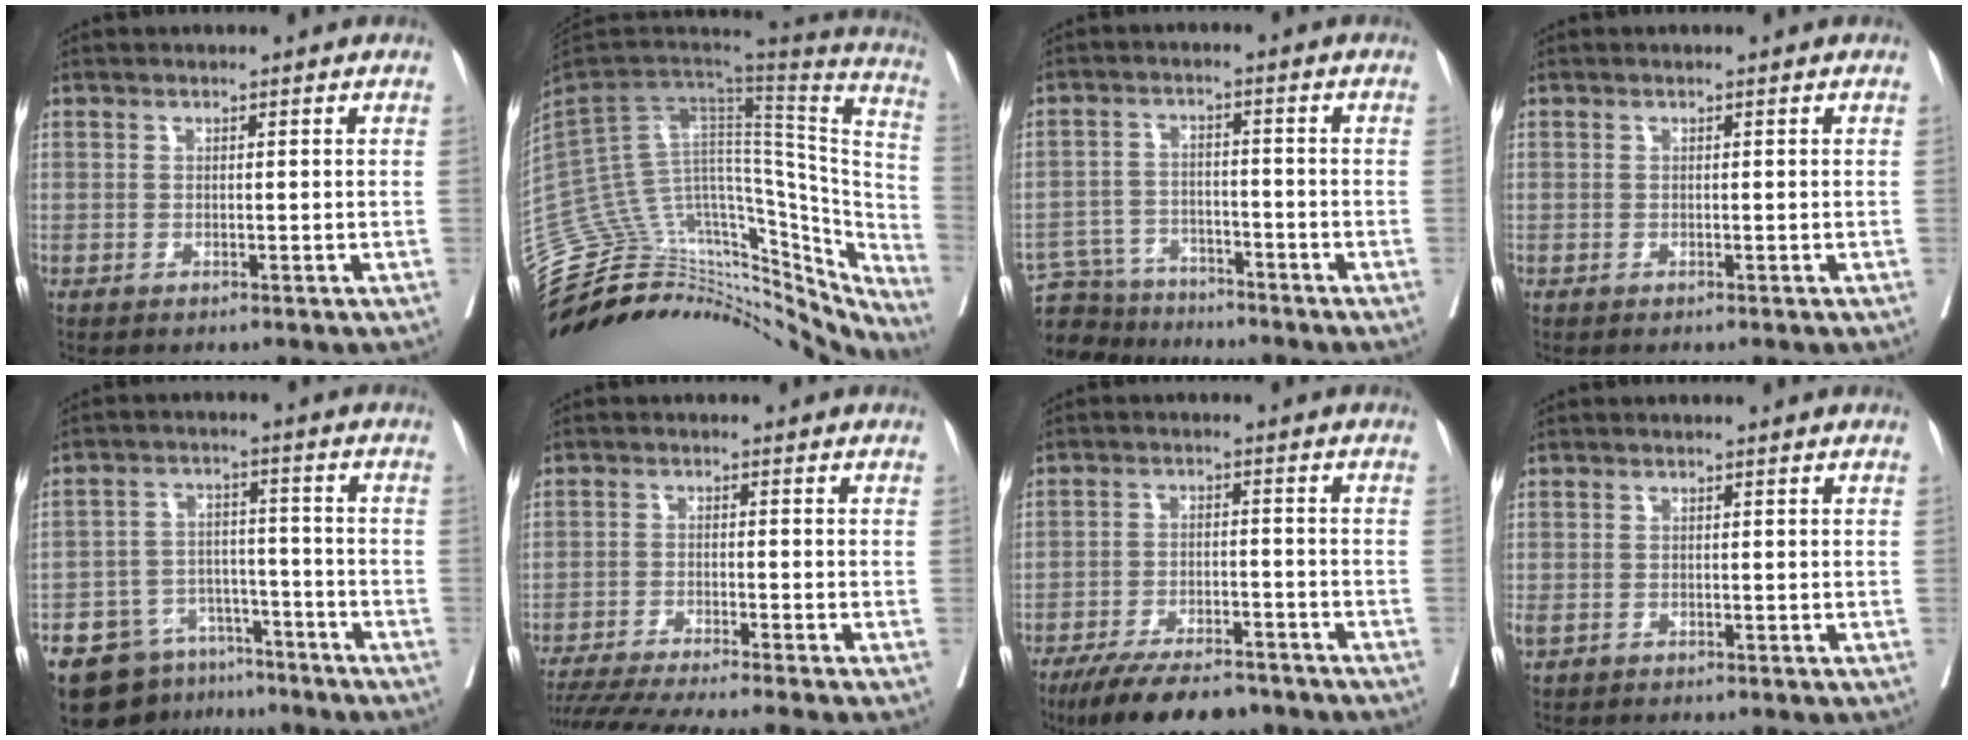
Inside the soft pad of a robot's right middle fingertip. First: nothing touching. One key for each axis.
{"total": 40.0, "fx": -34.1, "fy": 15.2, "fz": 14.4, "tx": -0.200, "ty": 0.025, "tz": -0.438}
{"total": 7.9, "fx": -7.4, "fy": 2.7, "fz": 0.0, "tx": -0.001, "ty": 0.016, "tz": -0.128}
{"total": 0.0}
{"total": 9.9, "fx": -7.5, "fy": 5.9, "fz": 2.7, "tx": -0.039, "ty": 0.026, "tz": -0.116}
{"total": 13.1, "fx": -11.5, "fy": -1.6, "fz": 6.0, "tx": -0.077, "ty": -0.025, "tz": -0.181}
{"total": 12.3, "fx": -10.1, "fy": 3.8, "fz": 5.9, "tx": -0.084, "ty": -0.004, "tz": -0.157}
{"total": 0.9, "fx": -0.3, "fy": 0.7, "fz": 0.5, "tx": -0.015, "ty": 0.000, "tz": -0.002}